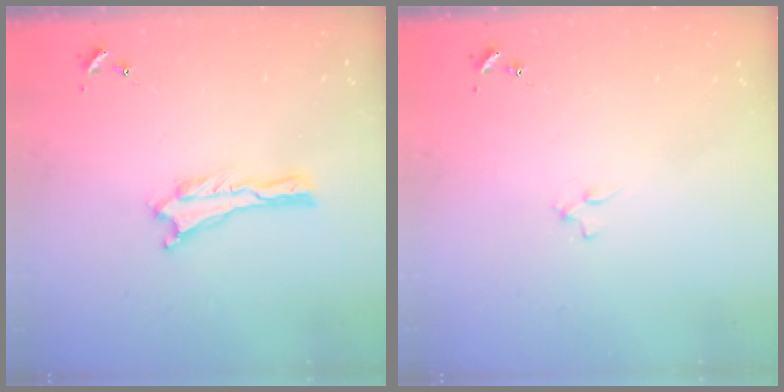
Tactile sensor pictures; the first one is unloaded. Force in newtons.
{"total": 0.9, "press": 0.9, "slide": 0.2}